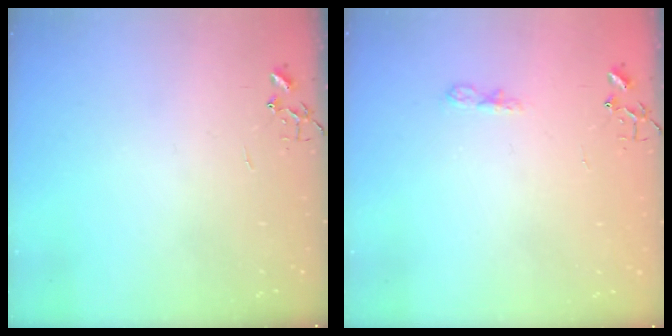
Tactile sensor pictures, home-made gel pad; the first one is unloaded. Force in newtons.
{"total": 5.1, "press": 5.1, "slide": 0.6}